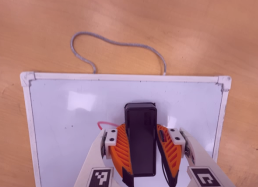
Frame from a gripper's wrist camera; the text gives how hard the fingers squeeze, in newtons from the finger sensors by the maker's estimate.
{"total": 12.7, "left": 12.1, "right": 13.3}